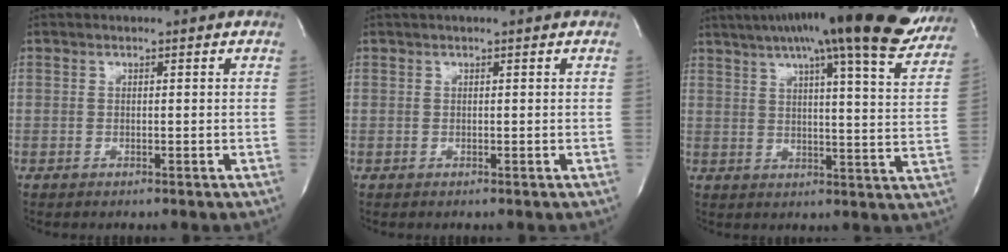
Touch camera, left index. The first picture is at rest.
{"total": 1.1, "force": [0.9, -0.1, 0.7], "torque": [-0.011, 0.019, 0.017]}
{"total": 29.1, "force": [22.8, 4.6, 17.6], "torque": [-0.256, 0.000, 0.284]}